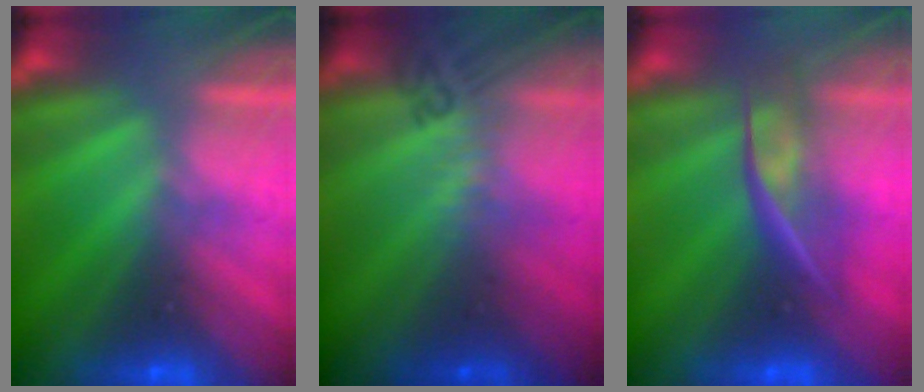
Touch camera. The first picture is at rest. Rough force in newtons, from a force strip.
{"total": 2.4}
{"total": 2.4}